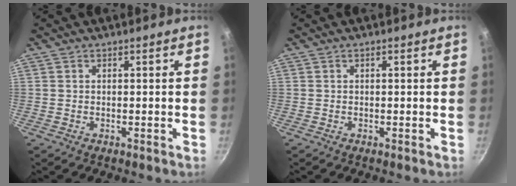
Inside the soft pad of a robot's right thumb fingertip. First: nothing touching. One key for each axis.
{"total": 0.0}